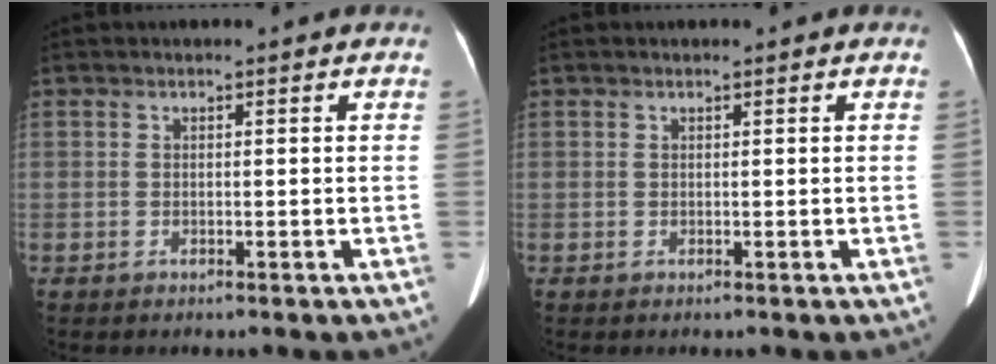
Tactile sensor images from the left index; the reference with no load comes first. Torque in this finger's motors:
{"motor_torque": [-0.12, -0.18, -0.03, 0.00]}